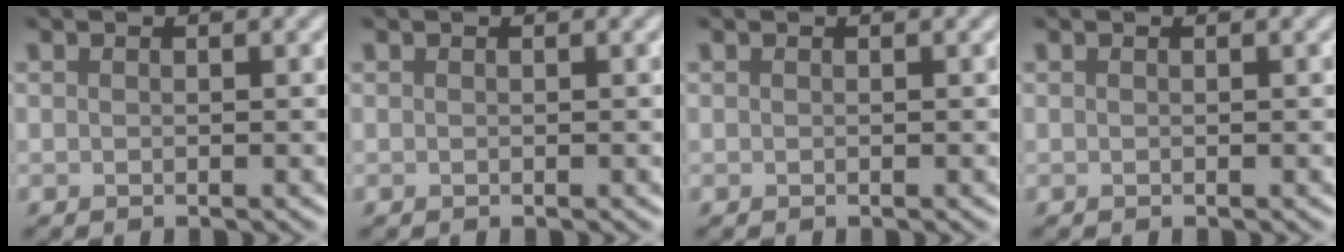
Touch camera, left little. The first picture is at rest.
{"total": 0.0}
{"total": 0.0}
{"total": 0.0}